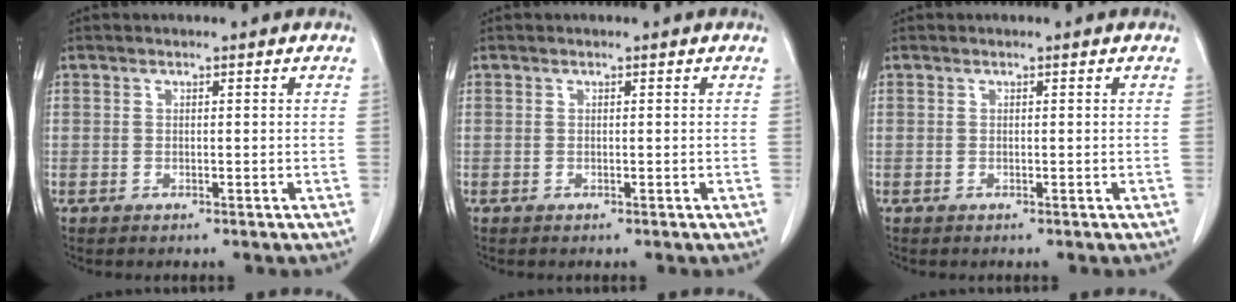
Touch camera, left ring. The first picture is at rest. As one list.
[{"total": 0.0}, {"total": 0.0}]